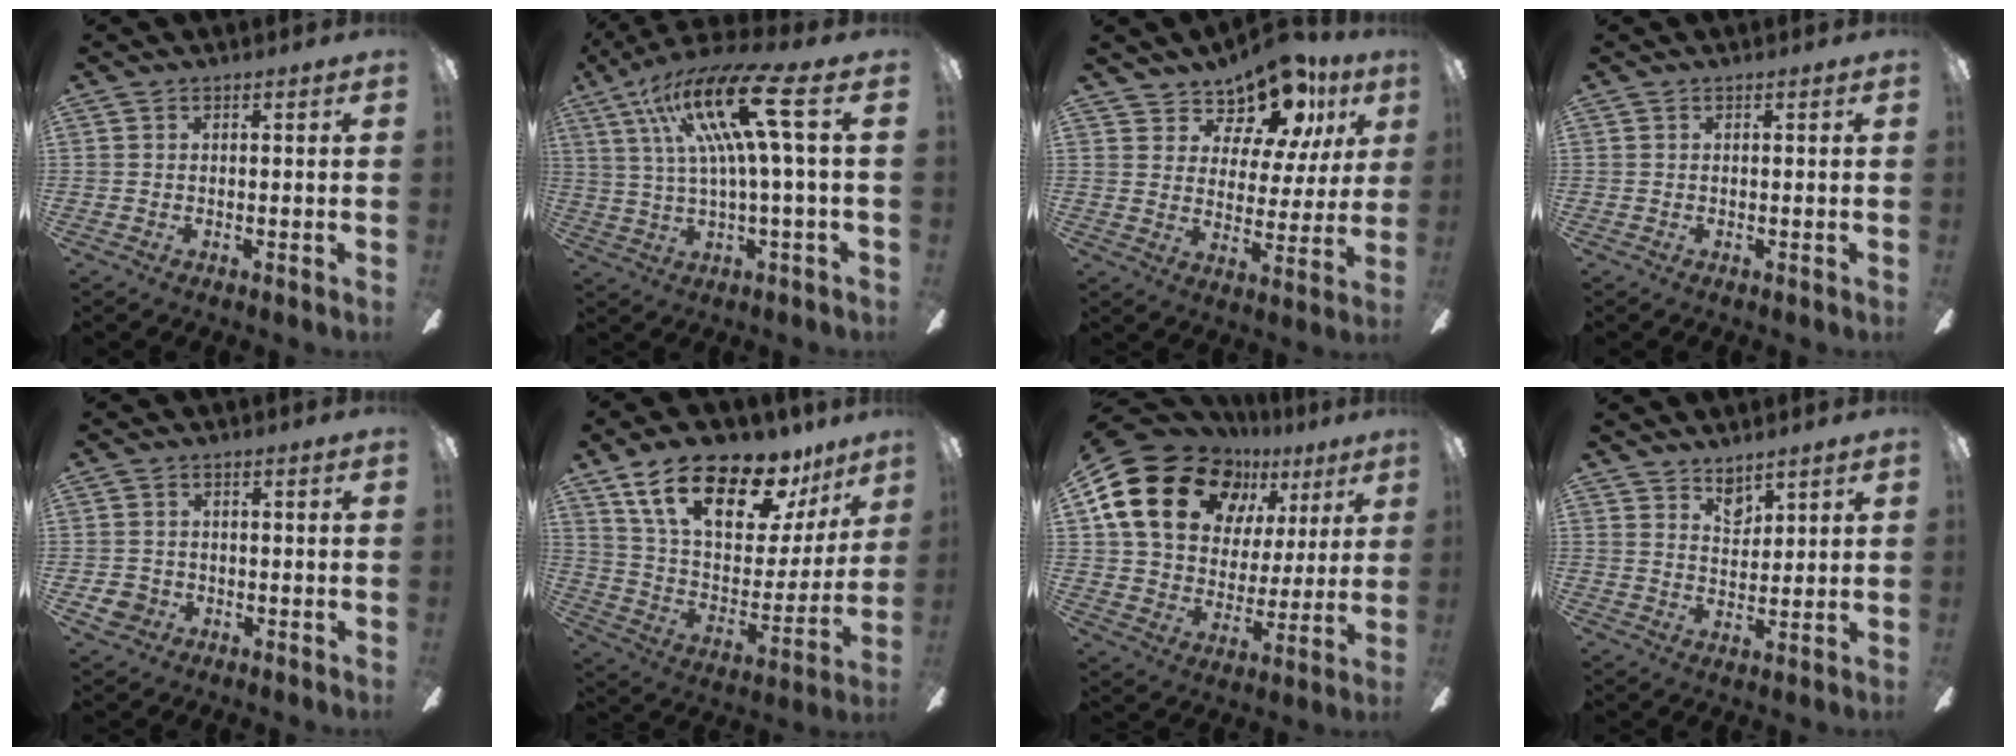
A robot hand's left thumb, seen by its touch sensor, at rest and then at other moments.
{"total": 19.5, "force": [7.2, 3.4, 17.8], "torque": [-0.340, -0.023, 0.103]}
{"total": 13.2, "force": [10.5, 5.9, 5.5], "torque": [-0.098, -0.070, 0.188]}
{"total": 0.0}
{"total": 4.0, "force": [-1.5, 3.5, 1.2], "torque": [-0.024, 0.011, -0.027]}
{"total": 23.4, "force": [15.2, 10.4, 14.5], "torque": [-0.241, -0.083, 0.264]}
{"total": 21.9, "force": [10.5, 16.2, 10.3], "torque": [-0.195, -0.048, 0.205]}
{"total": 4.9, "force": [4.2, 2.3, 1.3], "torque": [-0.012, -0.021, 0.074]}